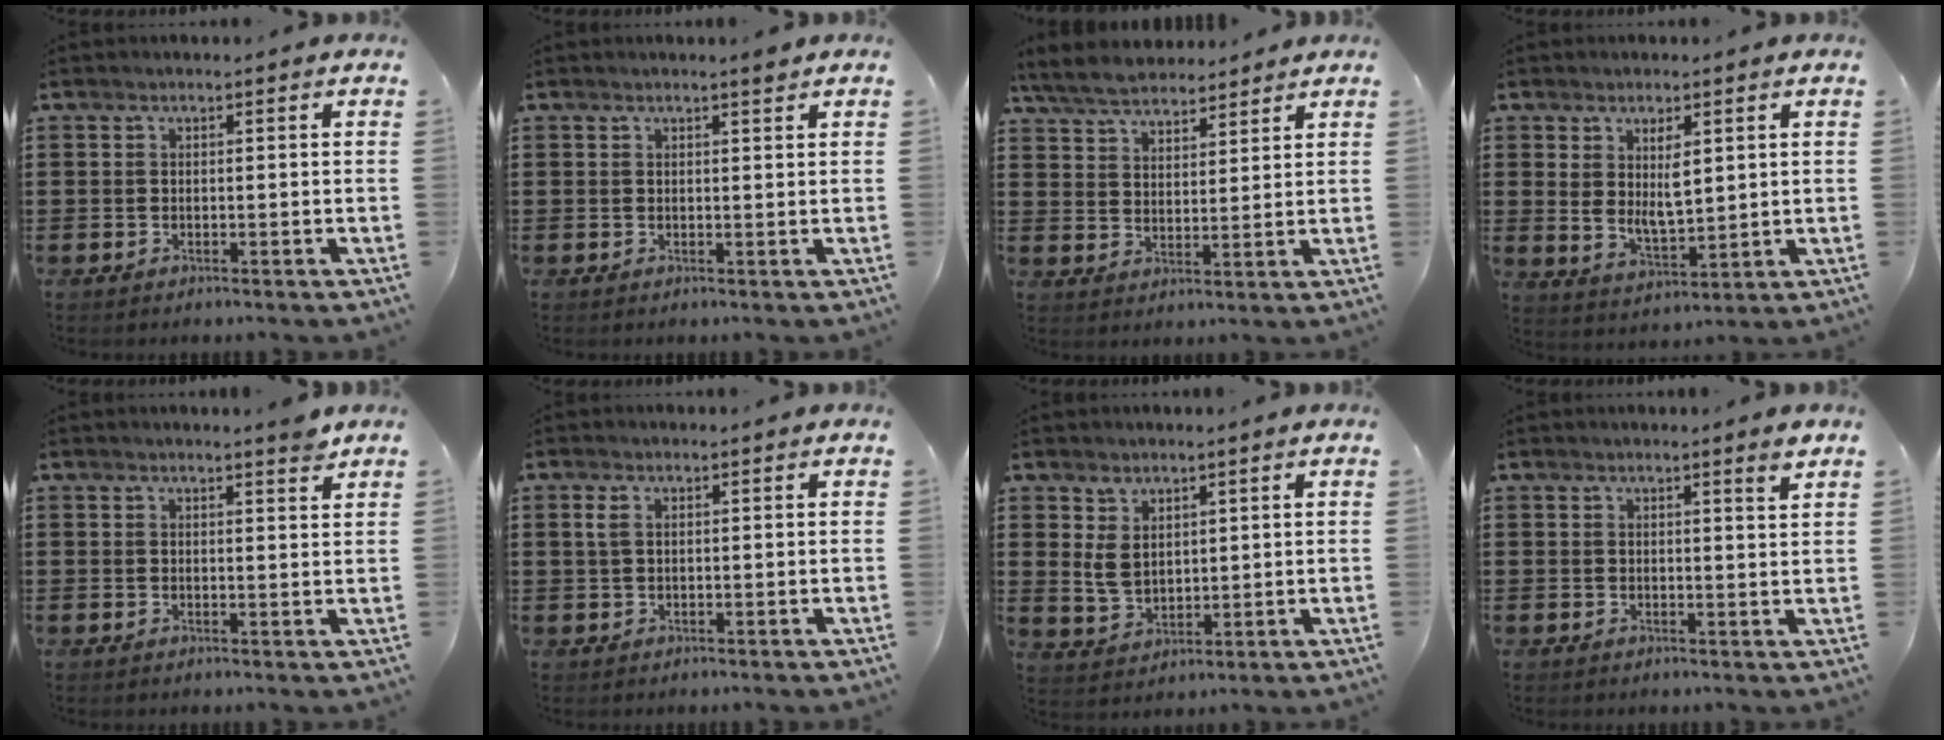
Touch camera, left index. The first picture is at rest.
{"total": 1.4, "force": [1.2, -0.1, 0.8], "torque": [-0.016, -0.001, 0.022]}
{"total": 5.8, "force": [5.3, 2.0, 1.6], "torque": [-0.053, -0.009, 0.098]}
{"total": 5.5, "force": [2.0, 2.5, 4.5], "torque": [-0.077, -0.005, 0.033]}
{"total": 2.2, "force": [2.0, 0.0, 0.9], "torque": [-0.014, -0.006, 0.034]}
{"total": 1.9, "force": [0.5, 1.0, 1.6], "torque": [-0.035, 0.006, 0.010]}
{"total": 4.5, "force": [1.9, 3.2, 2.4], "torque": [-0.049, 0.004, 0.035]}
{"total": 2.2, "force": [1.7, -0.2, 1.3], "torque": [-0.021, -0.004, 0.030]}